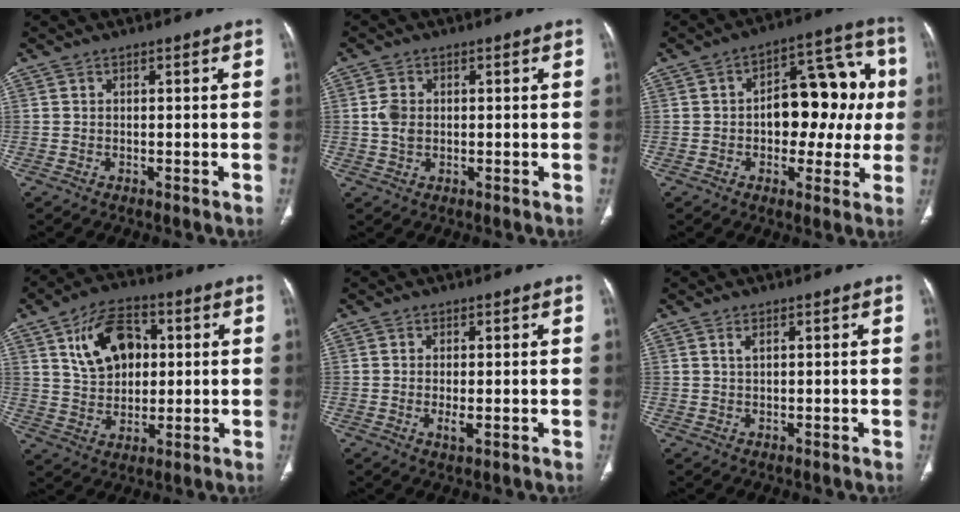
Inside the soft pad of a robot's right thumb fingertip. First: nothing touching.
{"total": 3.5, "force": [0.2, 2.5, 2.4], "torque": [-0.049, 0.002, 0.003]}
{"total": 16.9, "force": [0.3, 10.0, 13.7], "torque": [-0.125, 0.043, 0.004]}
{"total": 13.1, "force": [3.8, 8.8, 9.0], "torque": [-0.124, 0.002, 0.067]}
{"total": 2.2, "force": [-0.3, 0.8, 2.1], "torque": [-0.042, -0.006, -0.005]}
{"total": 1.2, "force": [0.6, 0.4, 0.9], "torque": [-0.020, 0.002, 0.014]}